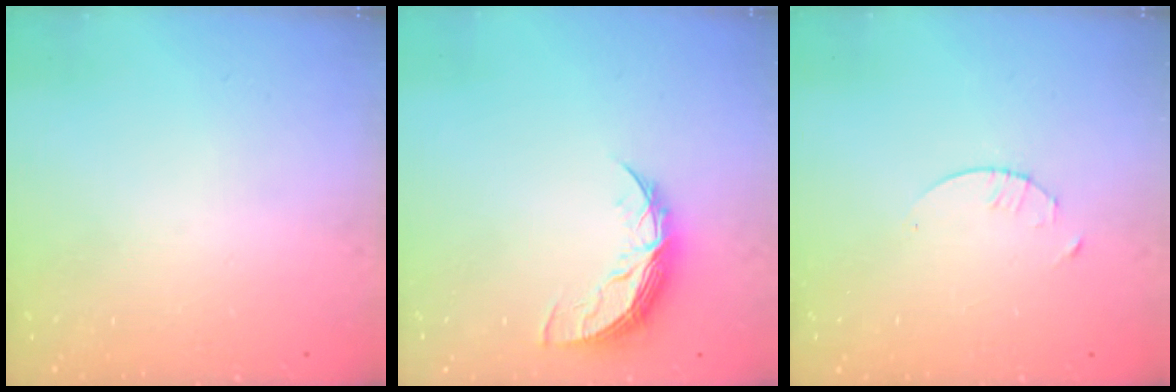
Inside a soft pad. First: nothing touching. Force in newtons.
{"total": 8.3, "press": 8.3, "slide": 0.7}
{"total": 1.7, "press": 1.6, "slide": 0.2}